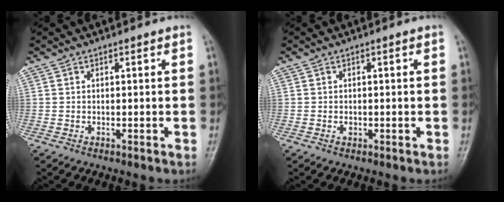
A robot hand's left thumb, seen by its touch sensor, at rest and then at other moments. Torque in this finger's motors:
{"motor_torque": [-0.14, -0.03, -0.15, 0.16, 0.00]}